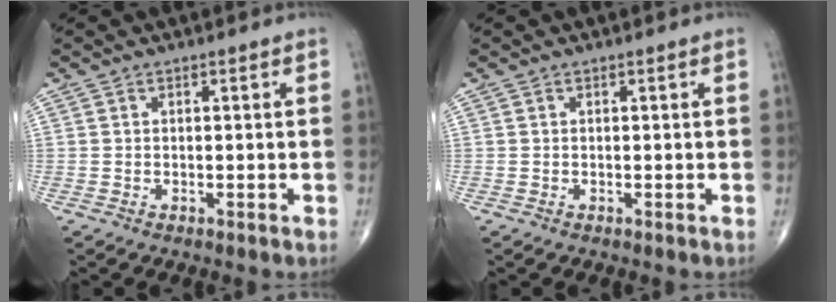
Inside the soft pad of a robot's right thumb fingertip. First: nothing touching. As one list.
[{"total": 0.0}]